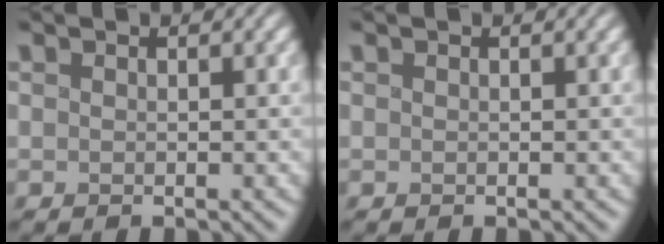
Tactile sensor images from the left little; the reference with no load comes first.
{"total": 0.0}